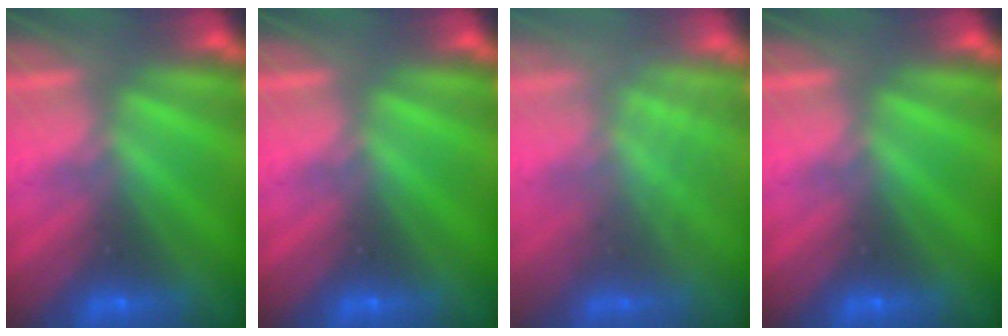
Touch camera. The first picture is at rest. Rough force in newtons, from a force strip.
{"total": 0.0}
{"total": 3.0}
{"total": 0.0}